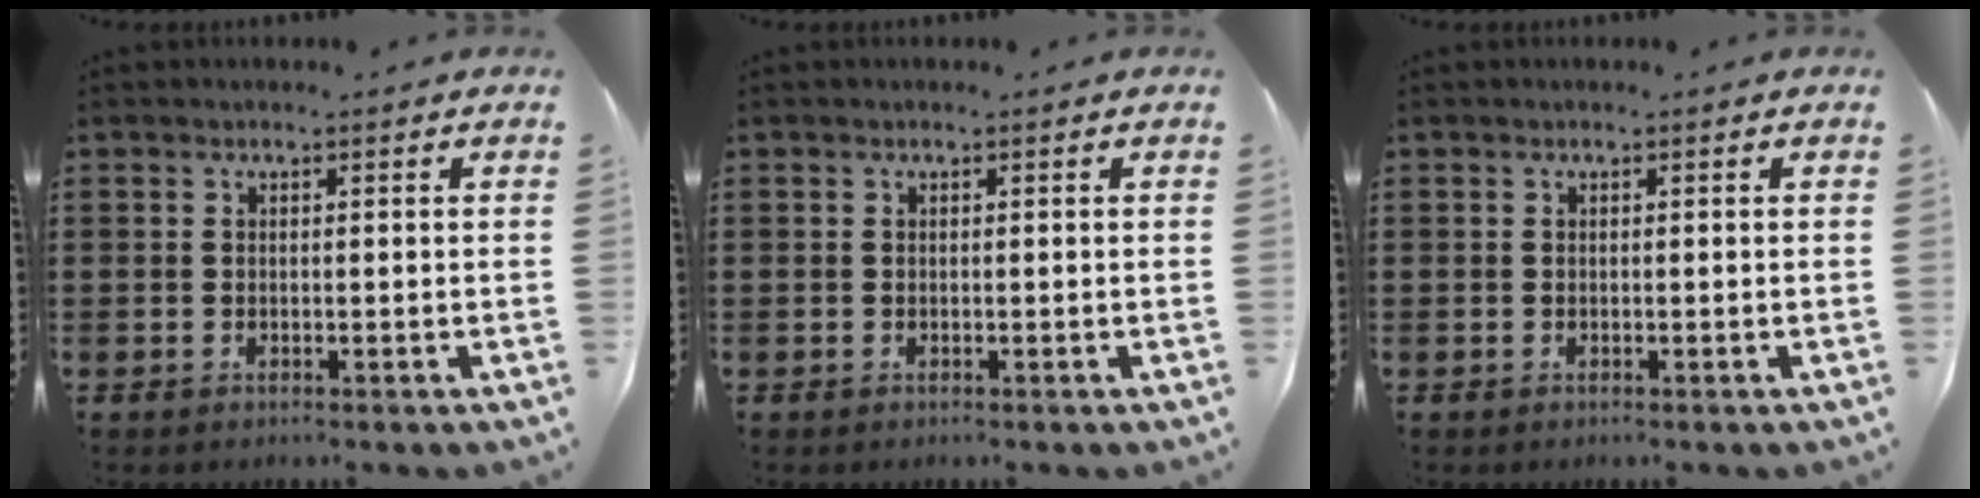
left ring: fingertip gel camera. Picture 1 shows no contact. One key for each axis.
{"total": 0.0}
{"total": 0.0}